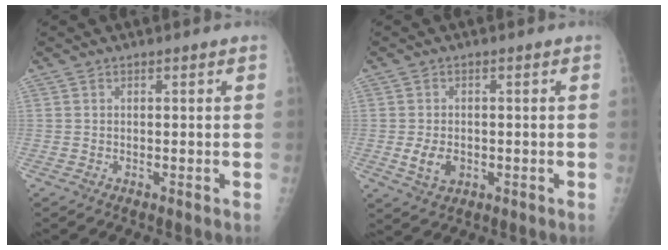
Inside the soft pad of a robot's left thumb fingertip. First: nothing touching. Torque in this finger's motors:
{"motor_torque": [-0.17, 0.20, 0.16, 0.01, 0.04]}